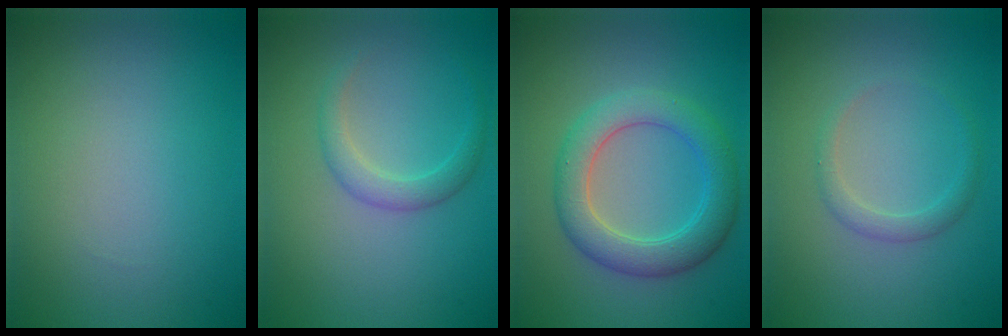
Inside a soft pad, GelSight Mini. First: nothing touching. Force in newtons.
{"total": 2.0, "press": 2.0, "slide": 0.1}
{"total": 5.0, "press": 5.0, "slide": 0.1}
{"total": 1.5, "press": 1.5, "slide": 0.0}